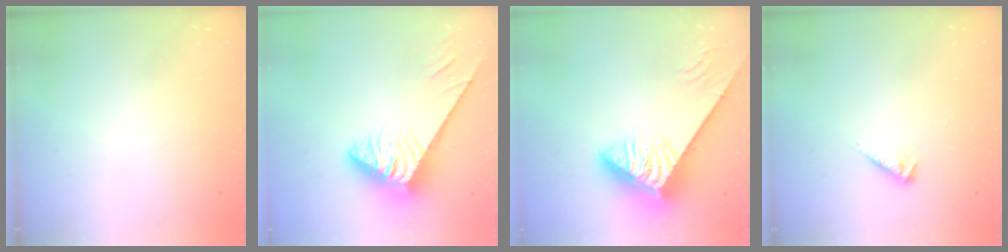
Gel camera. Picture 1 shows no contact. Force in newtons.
{"total": 6.7, "press": 6.6, "slide": 0.7}
{"total": 7.6, "press": 7.6, "slide": 0.8}
{"total": 3.0, "press": 3.0, "slide": 0.6}